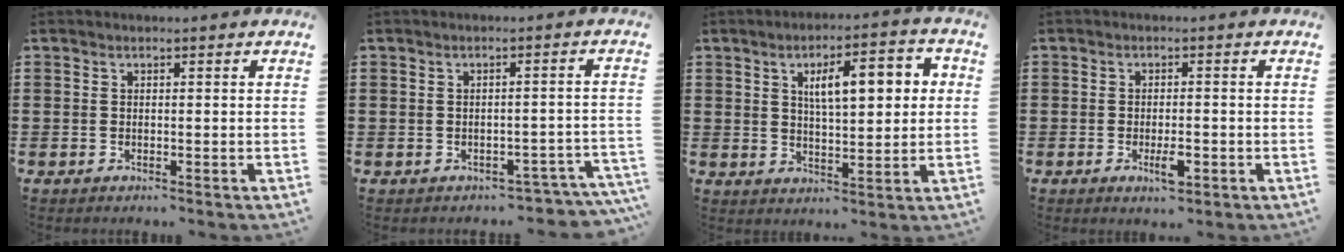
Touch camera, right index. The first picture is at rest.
{"total": 2.2, "force": [-2.1, 0.6, 0.1], "torque": [-0.008, 0.003, -0.046]}
{"total": 8.4, "force": [2.5, 3.1, 7.4], "torque": [-0.123, 0.001, 0.034]}
{"total": 3.1, "force": [-1.2, 1.1, 2.7], "torque": [-0.051, -0.002, -0.022]}